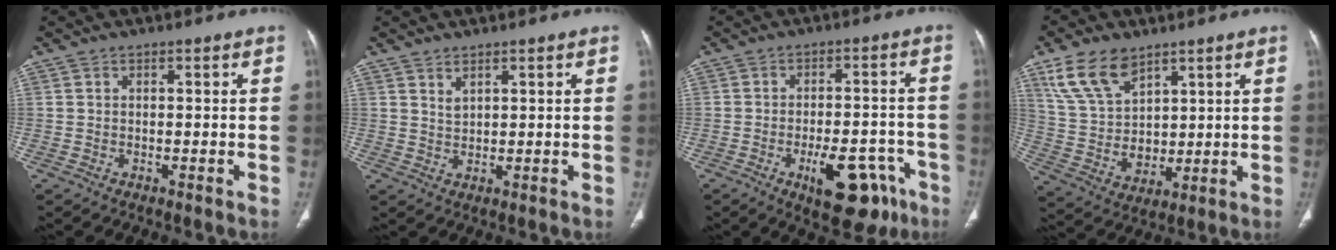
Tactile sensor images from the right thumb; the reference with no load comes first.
{"total": 1.9, "force": [1.4, 0.8, 1.1], "torque": [-0.018, -0.012, 0.032]}
{"total": 13.4, "force": [-6.8, 6.1, 9.8], "torque": [-0.107, 0.034, -0.085]}
{"total": 12.5, "force": [7.4, 7.6, 6.6], "torque": [-0.106, -0.031, 0.158]}